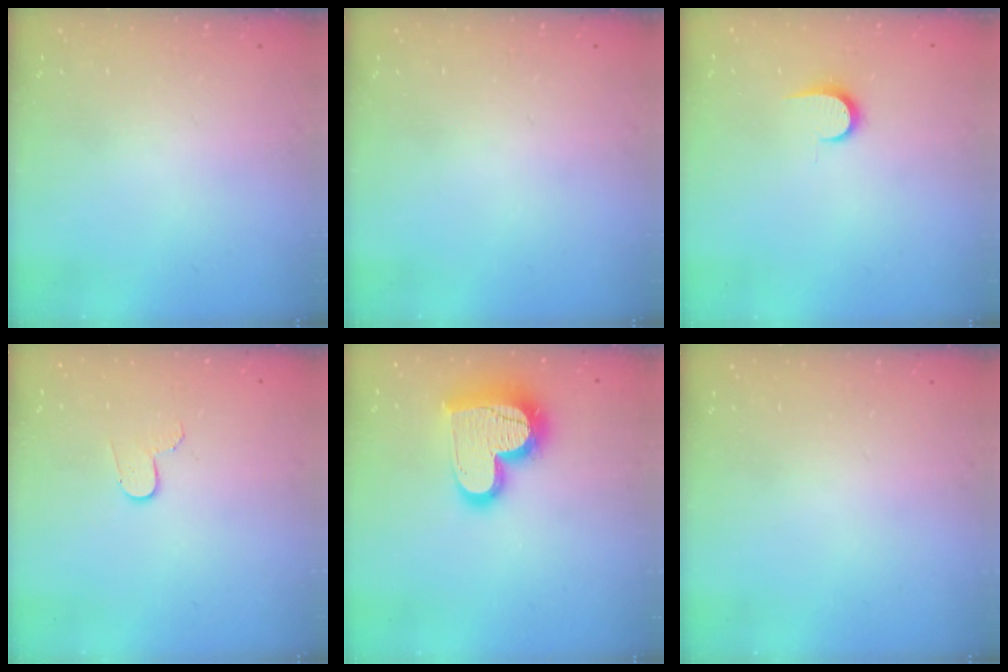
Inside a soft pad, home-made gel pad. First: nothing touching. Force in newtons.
{"total": 0.0}
{"total": 6.0, "press": 6.0, "slide": 0.6}
{"total": 4.1, "press": 4.1, "slide": 0.3}
{"total": 20.1, "press": 20.0, "slide": 1.5}
{"total": 0.0}